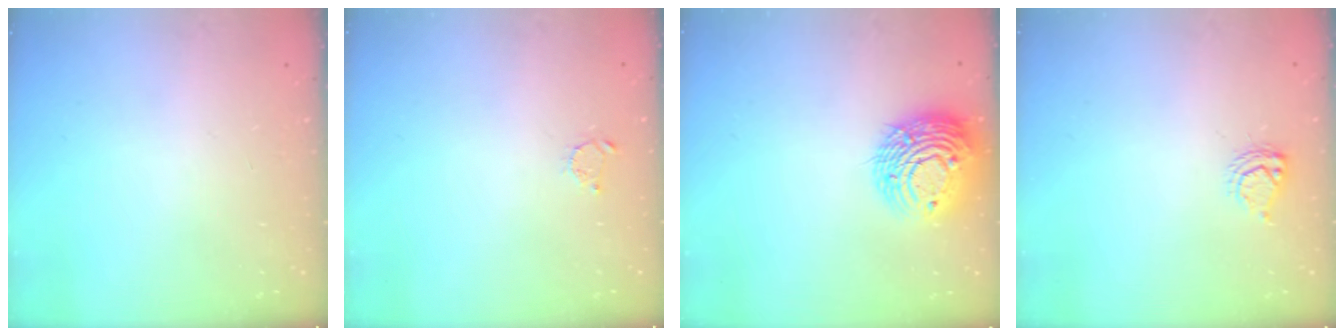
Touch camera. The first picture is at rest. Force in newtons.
{"total": 2.2, "press": 2.2, "slide": 0.3}
{"total": 13.2, "press": 13.1, "slide": 1.4}
{"total": 5.0, "press": 4.9, "slide": 0.6}